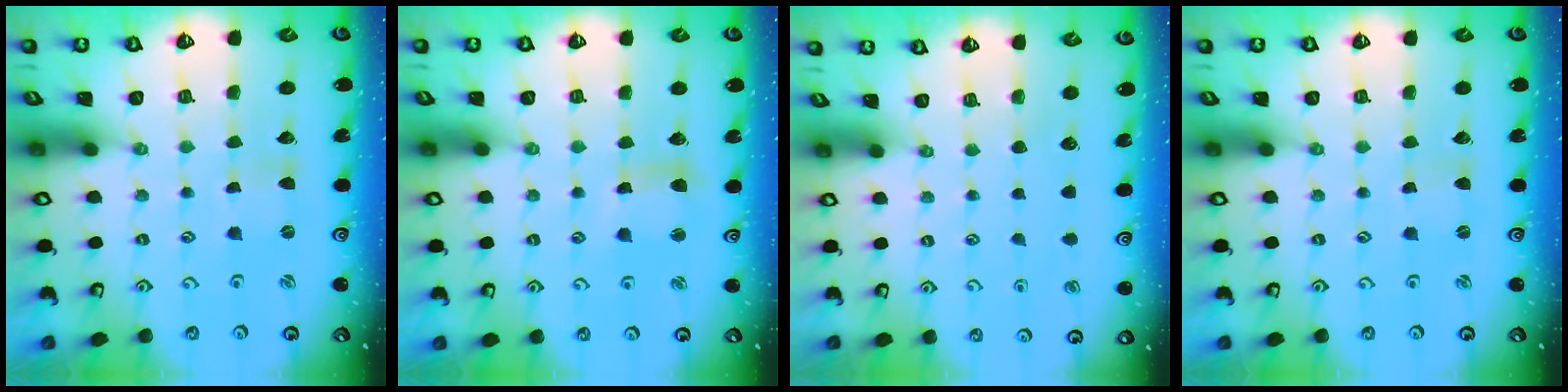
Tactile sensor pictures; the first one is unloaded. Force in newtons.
{"total": 4.8, "press": 4.7, "slide": 0.7}
{"total": 0.0}
{"total": 0.0}